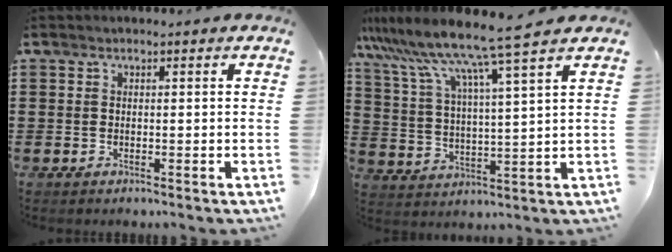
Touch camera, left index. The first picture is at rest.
{"total": 9.3, "force": [7.9, -1.2, 4.9], "torque": [-0.125, -0.054, 0.126]}